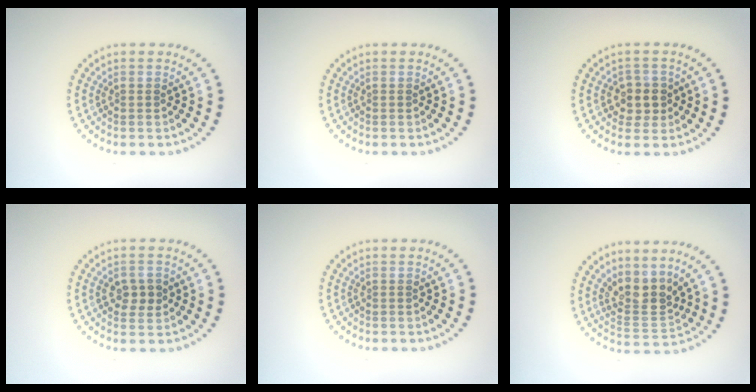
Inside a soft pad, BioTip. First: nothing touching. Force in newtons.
{"total": 0.0}
{"total": 2.5, "press": 2.2, "slide": 1.1}
{"total": 2.2, "press": 2.2, "slide": 0.2}
{"total": 0.0}
{"total": 3.2, "press": 2.4, "slide": 2.1}